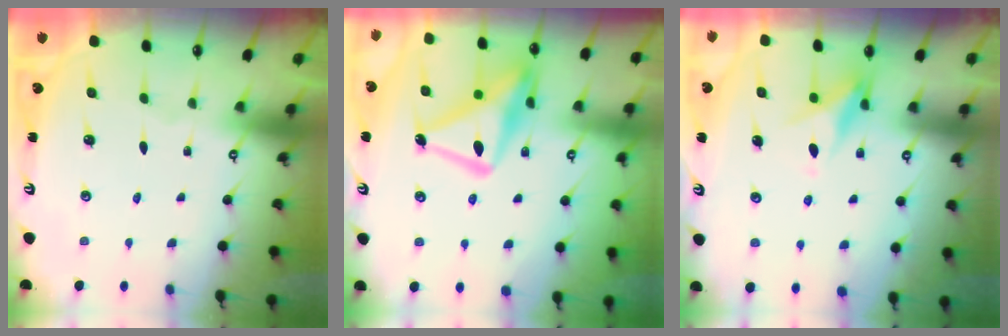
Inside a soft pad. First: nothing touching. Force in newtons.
{"total": 16.5, "press": 16.4, "slide": 1.5}
{"total": 8.3, "press": 8.3, "slide": 1.1}